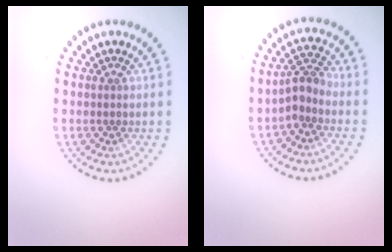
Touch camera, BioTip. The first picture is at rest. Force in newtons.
{"total": 2.5, "press": 2.0, "slide": 1.6}